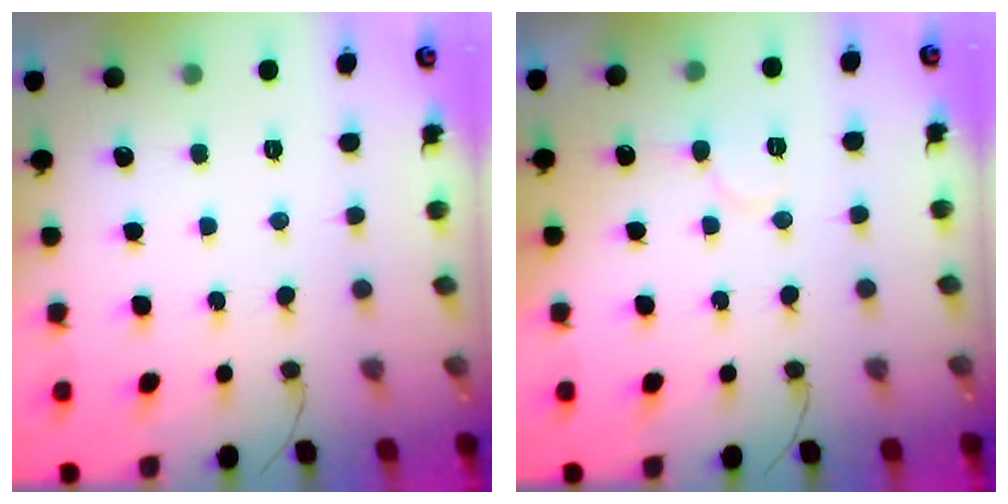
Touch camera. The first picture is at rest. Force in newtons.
{"total": 6.8, "press": 6.8, "slide": 0.5}